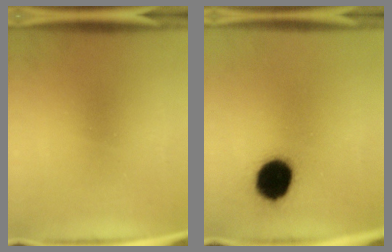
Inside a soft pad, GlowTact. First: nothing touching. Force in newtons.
{"total": 13.1}